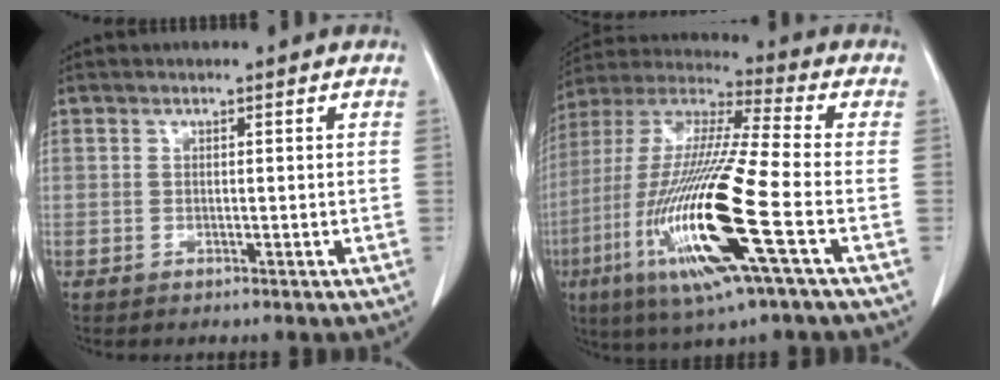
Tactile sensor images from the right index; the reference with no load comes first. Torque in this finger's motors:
{"motor_torque": [2.14, 0.00, 1.05, 0.21]}